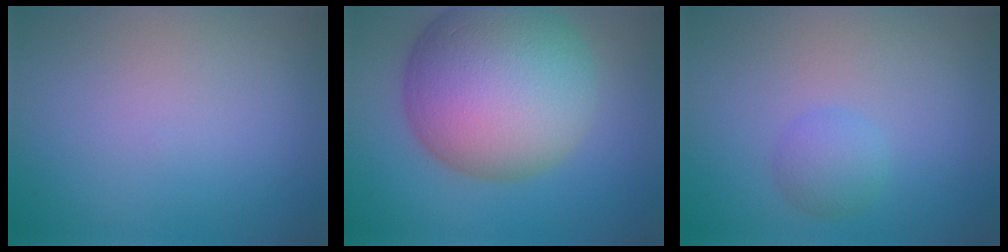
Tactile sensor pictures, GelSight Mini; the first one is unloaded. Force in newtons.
{"total": 14.2, "press": 14.2, "slide": 0.5}
{"total": 1.9, "press": 1.9, "slide": 0.1}